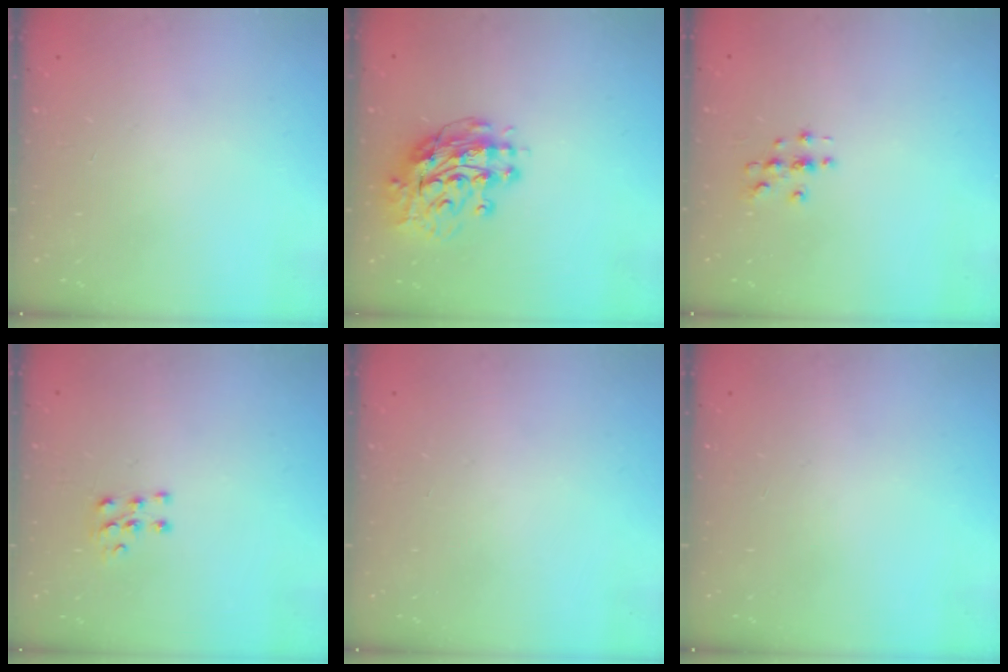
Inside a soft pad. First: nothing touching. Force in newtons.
{"total": 13.7, "press": 13.6, "slide": 1.5}
{"total": 2.9, "press": 2.9, "slide": 0.3}
{"total": 5.3, "press": 5.3, "slide": 0.4}
{"total": 0.0}
{"total": 0.0}